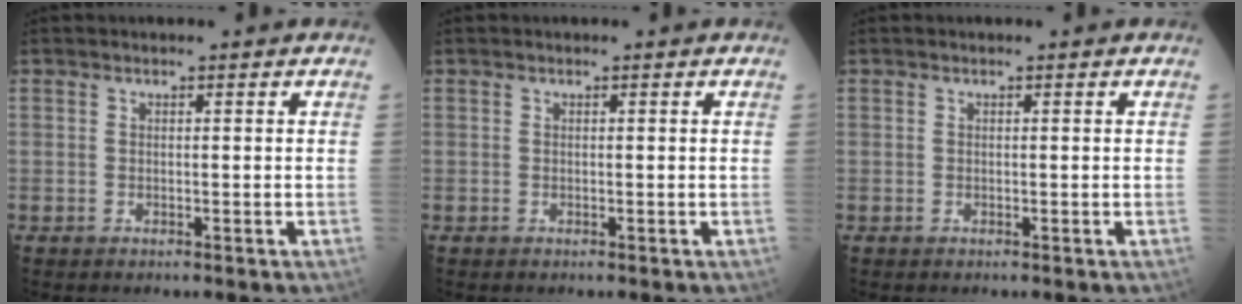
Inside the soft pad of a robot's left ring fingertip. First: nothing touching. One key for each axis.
{"total": 0.0}
{"total": 0.0}